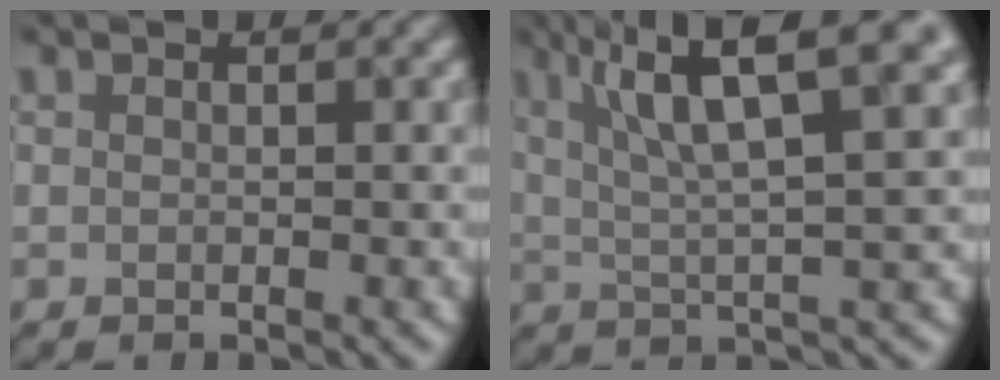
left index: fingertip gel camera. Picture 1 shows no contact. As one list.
[{"total": 9.8, "force": [4.1, 1.8, 8.7], "torque": [-0.141, 0.022, 0.083]}]